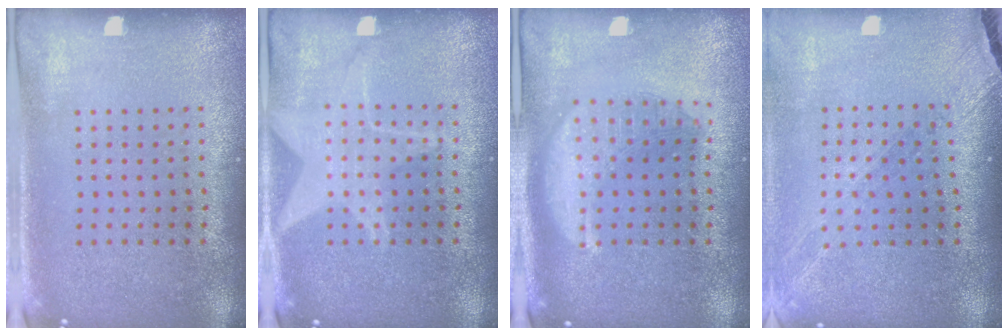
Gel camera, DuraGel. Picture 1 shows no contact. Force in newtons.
{"total": 2.4, "press": 2.4, "slide": 0.3}
{"total": 2.9, "press": 2.9, "slide": 0.3}
{"total": 1.4, "press": 1.4, "slide": 0.1}